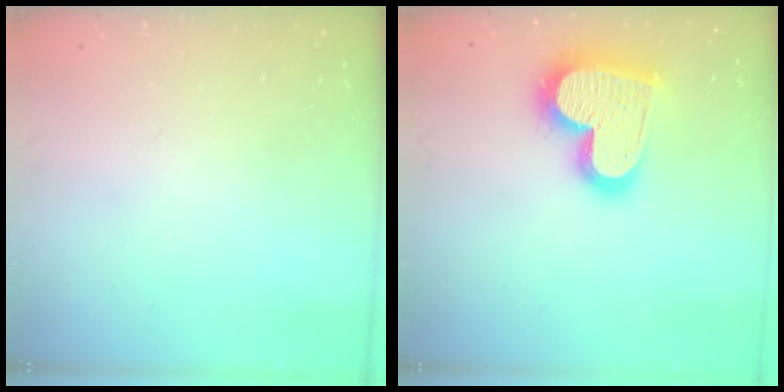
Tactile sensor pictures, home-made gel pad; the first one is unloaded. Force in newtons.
{"total": 21.5, "press": 21.4, "slide": 1.5}